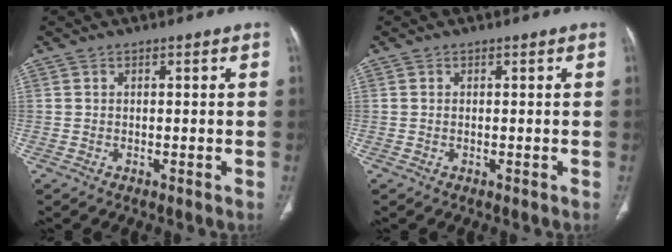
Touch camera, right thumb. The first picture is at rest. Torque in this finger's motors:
{"motor_torque": [1.01, 0.83, 0.00, -0.46, 0.04]}